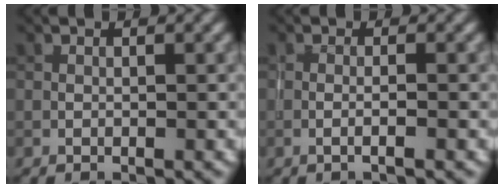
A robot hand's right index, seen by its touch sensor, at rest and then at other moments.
{"total": 1.6, "force": [-0.3, 0.4, 1.5], "torque": [-0.016, -0.007, -0.013]}